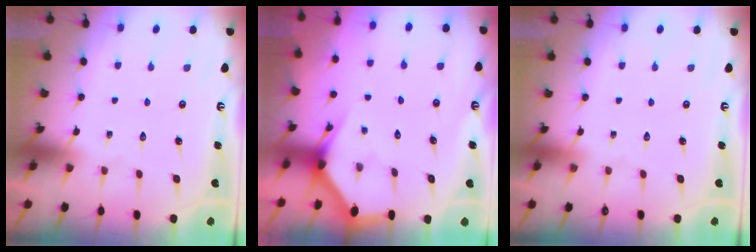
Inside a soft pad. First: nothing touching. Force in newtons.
{"total": 3.0, "press": 3.0, "slide": 0.1}
{"total": 0.0}